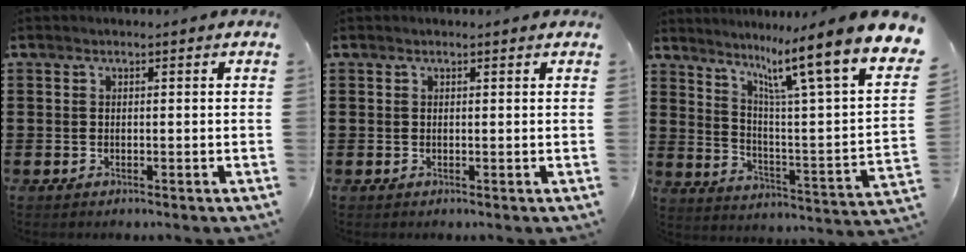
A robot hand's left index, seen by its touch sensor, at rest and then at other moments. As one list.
[{"total": 0.0}, {"total": 12.1, "force": [8.2, -0.1, 8.8], "torque": [-0.172, -0.069, 0.119]}]